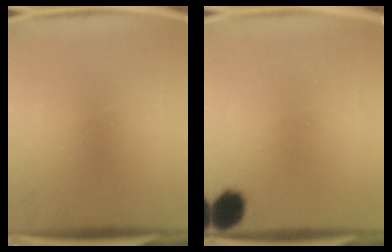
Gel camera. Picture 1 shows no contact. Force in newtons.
{"total": 6.7}